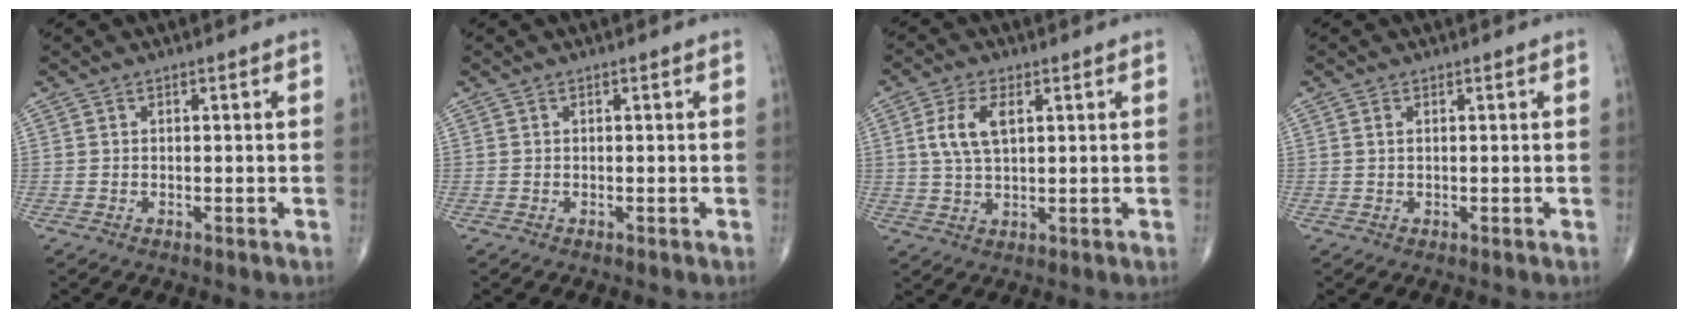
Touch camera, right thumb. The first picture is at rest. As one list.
[{"total": 0.0}, {"total": 6.9, "force": [2.0, 3.4, 5.7], "torque": [-0.121, -0.001, 0.042]}, {"total": 0.7, "force": [0.3, 0.3, 0.6], "torque": [-0.015, 0.003, 0.007]}]